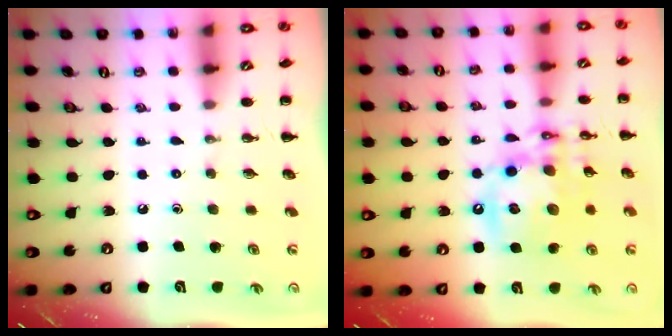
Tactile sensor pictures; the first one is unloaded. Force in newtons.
{"total": 16.7, "press": 16.4, "slide": 3.3}